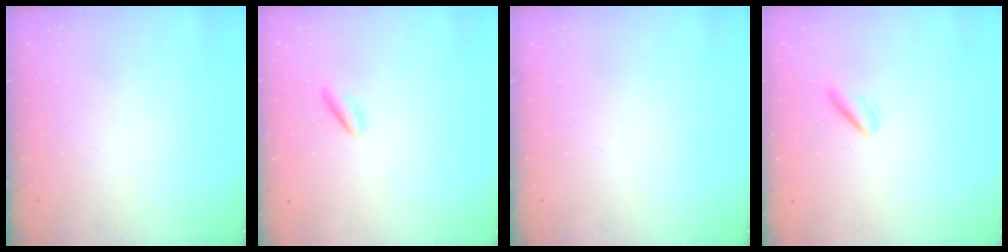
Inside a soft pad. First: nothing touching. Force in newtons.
{"total": 1.5, "press": 1.1, "slide": 0.9}
{"total": 0.0}
{"total": 1.6, "press": 1.3, "slide": 1.0}